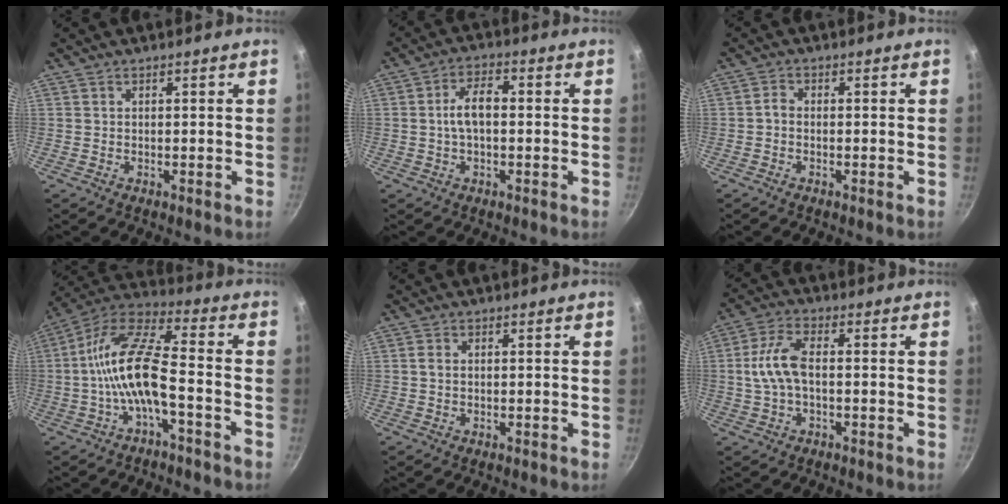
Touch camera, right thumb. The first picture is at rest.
{"total": 6.0, "force": [-0.2, 3.1, 5.1], "torque": [-0.089, 0.024, -0.007]}
{"total": 1.5, "force": [-0.6, 1.1, 0.9], "torque": [-0.018, 0.011, -0.015]}
{"total": 13.9, "force": [-3.7, 4.8, 12.5], "torque": [-0.251, 0.047, -0.080]}
{"total": 0.9, "force": [0.2, 0.5, 0.7], "torque": [-0.013, 0.001, 0.003]}
{"total": 8.0, "force": [-0.3, 4.1, 6.9], "torque": [-0.140, 0.026, -0.014]}